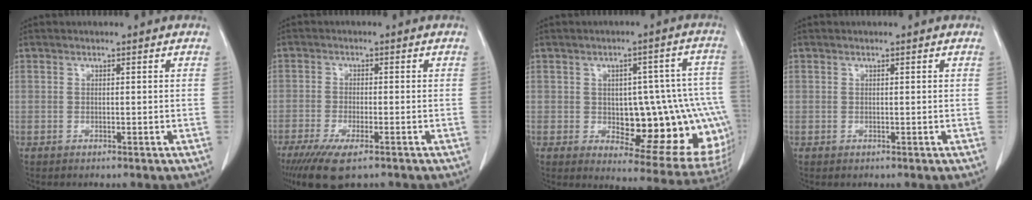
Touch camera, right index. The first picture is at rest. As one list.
[{"total": 7.9, "force": [-5.4, 1.7, 5.6], "torque": [-0.096, -0.020, -0.087]}, {"total": 19.4, "force": [-2.7, 7.1, 17.8], "torque": [-0.137, 0.034, -0.006]}, {"total": 0.0}]